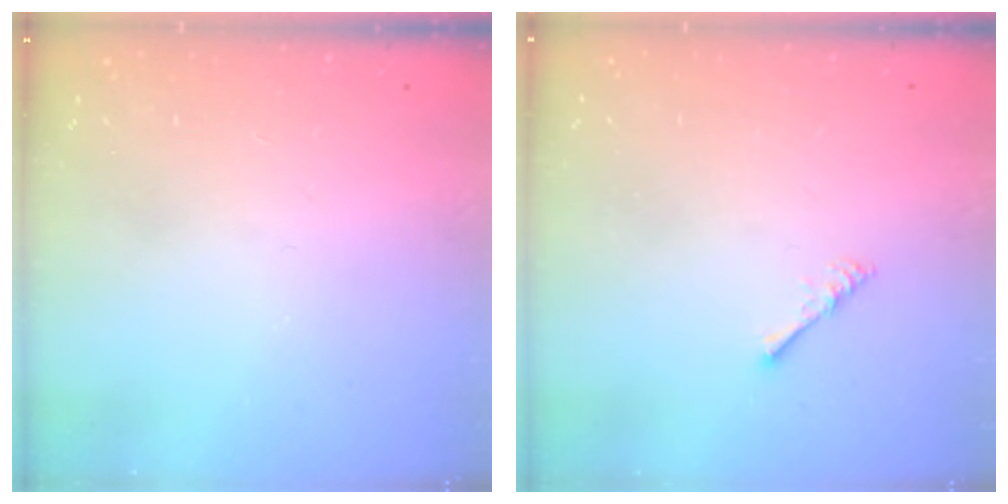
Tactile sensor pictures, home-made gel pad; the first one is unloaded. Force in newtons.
{"total": 1.7, "press": 1.6, "slide": 0.4}